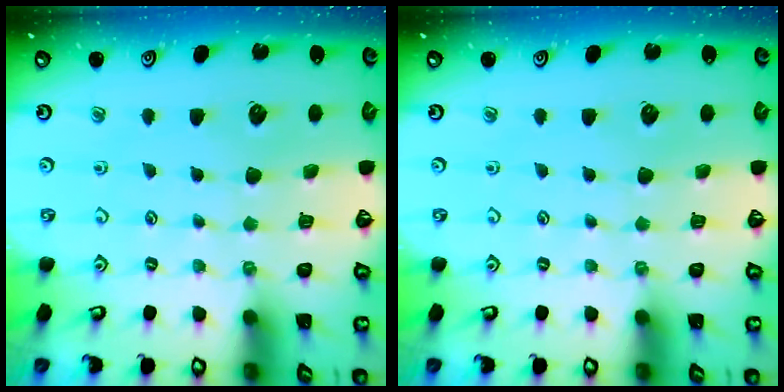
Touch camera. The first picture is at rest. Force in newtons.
{"total": 0.0}